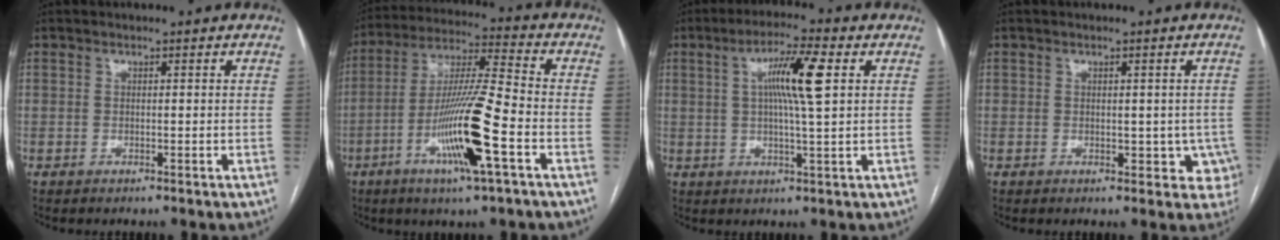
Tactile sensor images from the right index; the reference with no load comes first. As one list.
[{"total": 14.8, "force": [-5.5, 0.2, 13.8], "torque": [-0.270, -0.008, -0.101]}, {"total": 8.7, "force": [2.2, 0.2, 8.4], "torque": [-0.151, 0.009, 0.036]}, {"total": 4.4, "force": [-0.5, 3.3, 3.0], "torque": [-0.008, 0.004, 0.002]}]